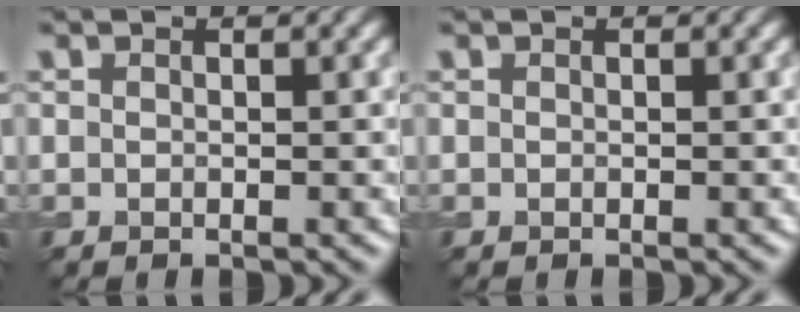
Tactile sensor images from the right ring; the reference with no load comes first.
{"total": 0.0}